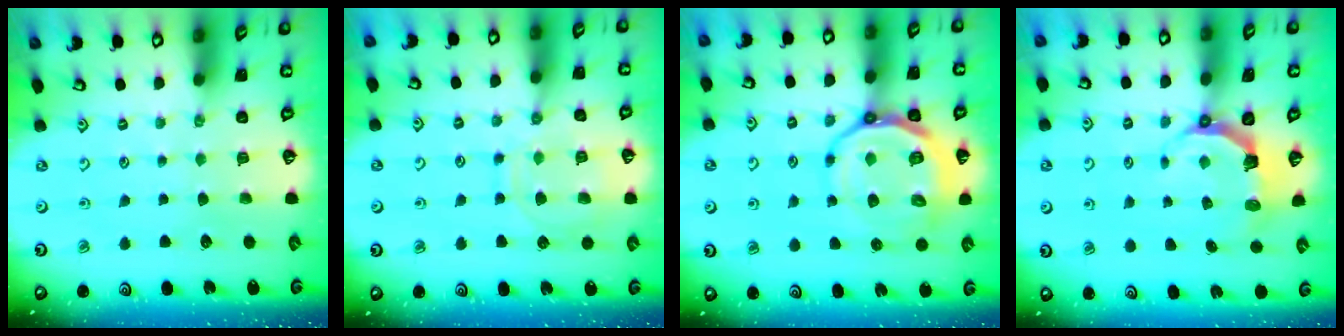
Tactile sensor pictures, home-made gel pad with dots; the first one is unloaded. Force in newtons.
{"total": 11.8, "press": 11.8, "slide": 1.1}
{"total": 15.0, "press": 14.8, "slide": 2.7}
{"total": 5.4, "press": 3.7, "slide": 3.9}